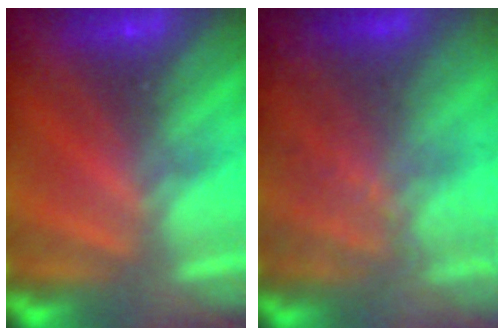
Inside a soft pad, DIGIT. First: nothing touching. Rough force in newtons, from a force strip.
{"total": 7.3}